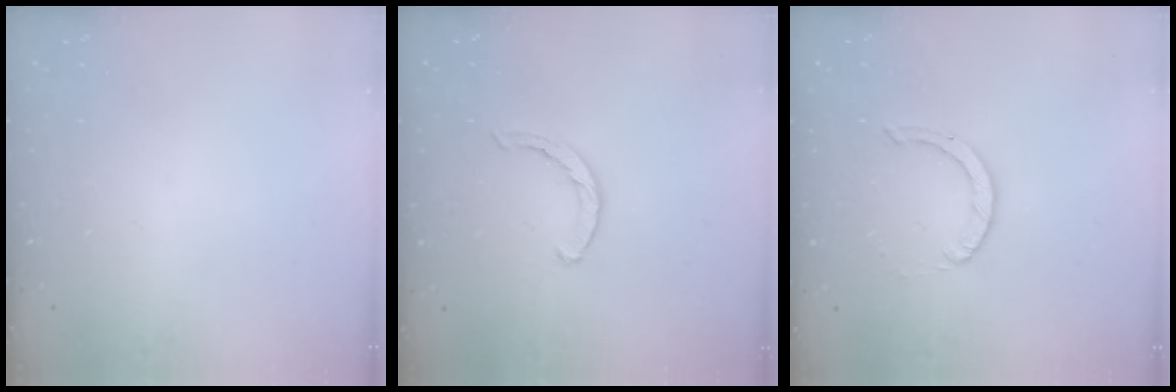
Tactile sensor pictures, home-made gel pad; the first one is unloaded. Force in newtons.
{"total": 2.1, "press": 2.1, "slide": 0.3}
{"total": 2.0, "press": 2.0, "slide": 0.2}